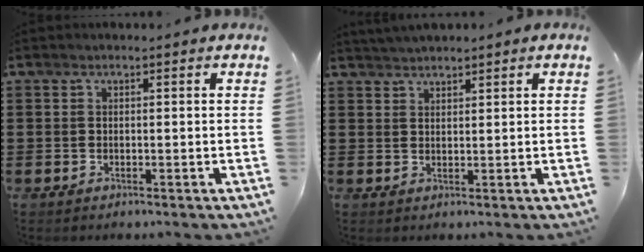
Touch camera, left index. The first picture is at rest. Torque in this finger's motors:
{"motor_torque": [1.10, -1.04, 0.47, 0.14]}